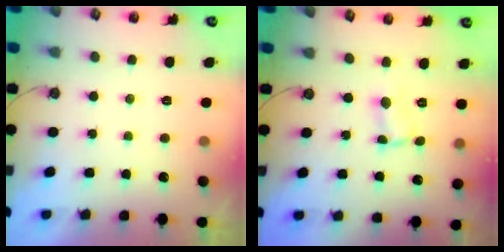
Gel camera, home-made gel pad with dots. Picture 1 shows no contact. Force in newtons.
{"total": 0.7, "press": 0.7, "slide": 0.1}